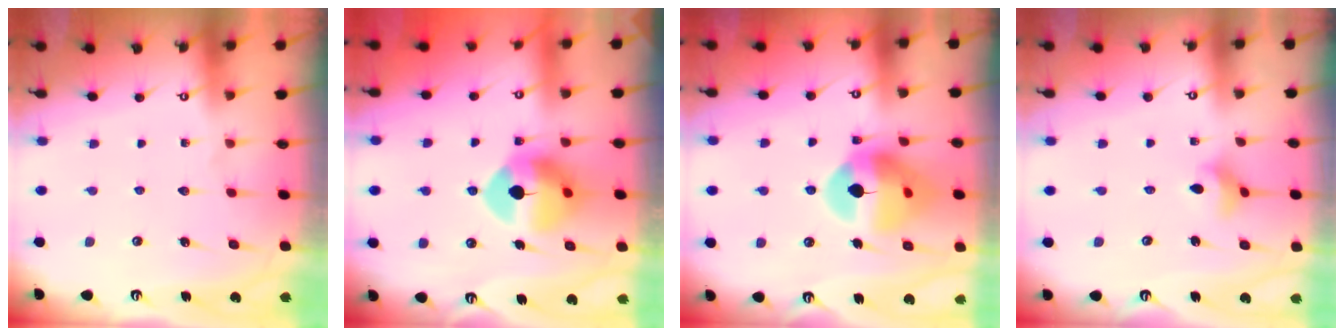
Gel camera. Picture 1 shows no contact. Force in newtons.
{"total": 10.8, "press": 10.7, "slide": 1.1}
{"total": 14.2, "press": 14.1, "slide": 1.7}
{"total": 4.1, "press": 4.1, "slide": 0.8}